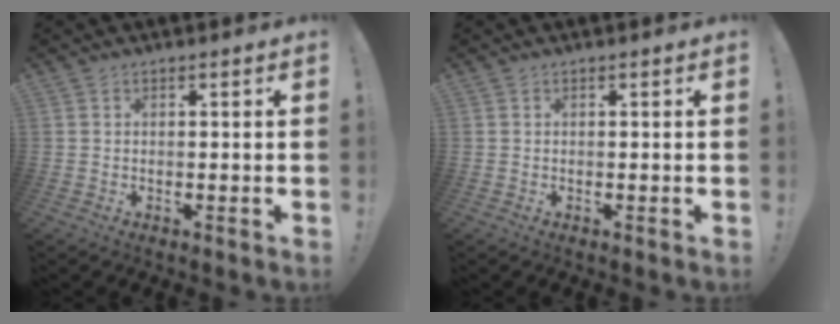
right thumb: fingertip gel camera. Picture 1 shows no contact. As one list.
[{"total": 0.0}]